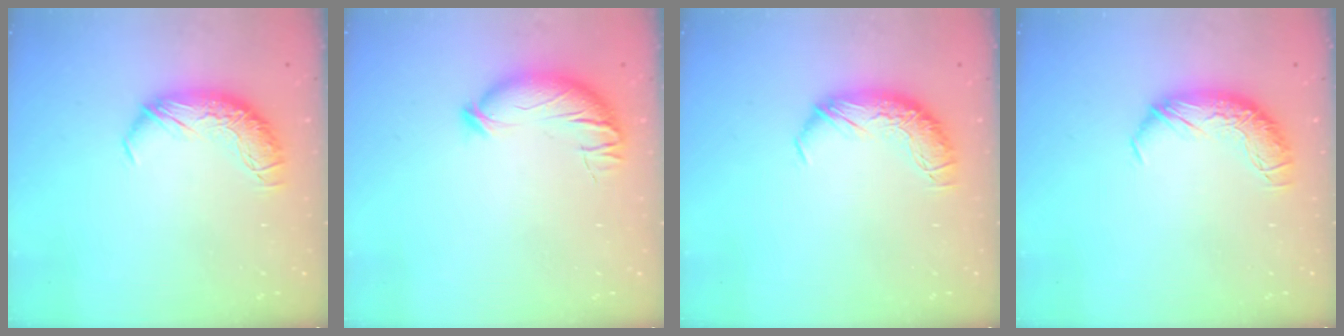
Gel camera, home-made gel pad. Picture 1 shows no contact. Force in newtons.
{"total": 4.5, "press": 4.3, "slide": 1.3}
{"total": 0.0}
{"total": 0.0}